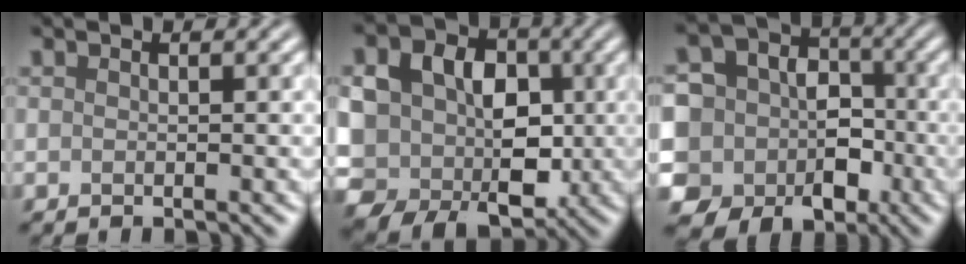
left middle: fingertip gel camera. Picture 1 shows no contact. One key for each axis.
{"total": 11.7, "fx": -1.0, "fy": 9.0, "fz": 7.4, "tx": -0.128, "ty": 0.005, "tz": -0.018}
{"total": 12.0, "fx": -4.7, "fy": 10.5, "fz": 3.5, "tx": -0.071, "ty": -0.001, "tz": -0.096}